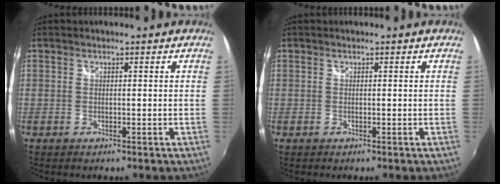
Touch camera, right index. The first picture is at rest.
{"total": 0.0}